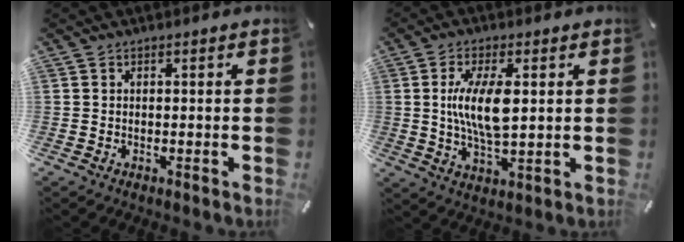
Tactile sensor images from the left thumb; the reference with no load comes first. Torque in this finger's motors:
{"motor_torque": [2.20, 2.44, 1.13, -0.92, 0.36]}